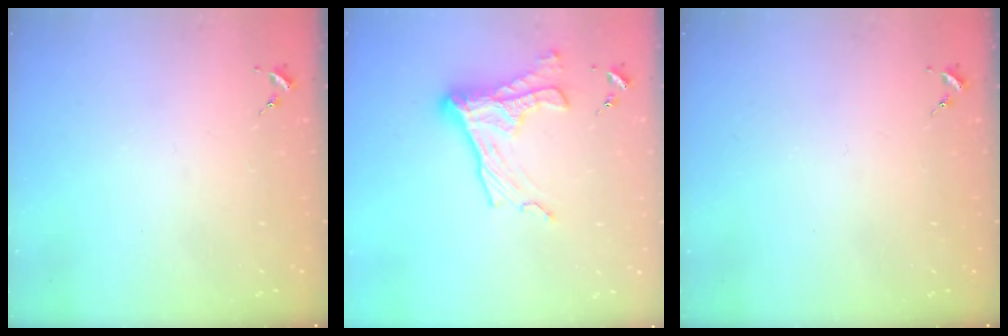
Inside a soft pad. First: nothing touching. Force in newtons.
{"total": 16.0, "press": 15.9, "slide": 1.6}
{"total": 0.0}